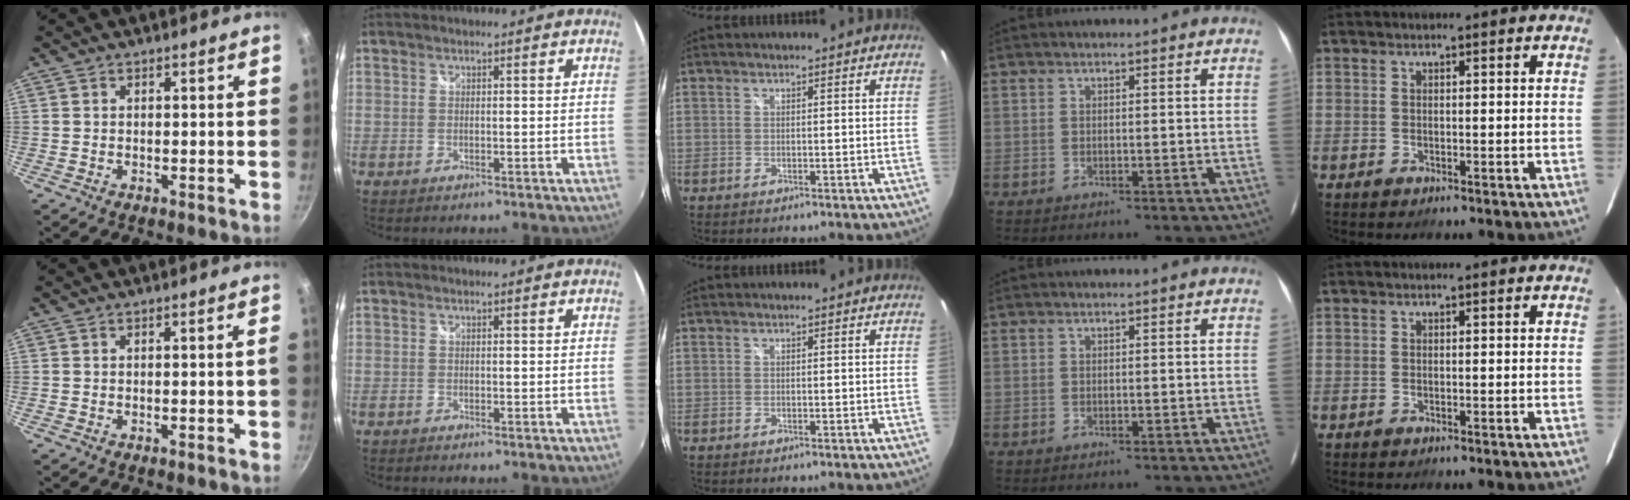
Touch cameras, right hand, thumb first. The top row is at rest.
{"thumb": {"total": 1.2, "force": [-0.5, 0.2, 1.1], "torque": [-0.025, 0.009, -0.002]}}